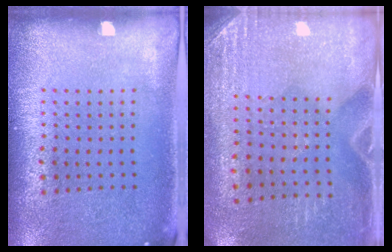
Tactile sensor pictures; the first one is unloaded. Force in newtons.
{"total": 2.8, "press": 2.5, "slide": 1.3}